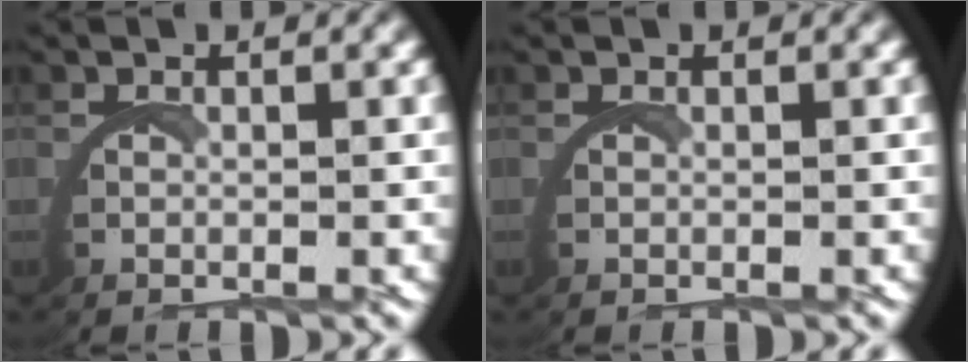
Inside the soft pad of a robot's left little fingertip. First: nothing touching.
{"total": 0.0}